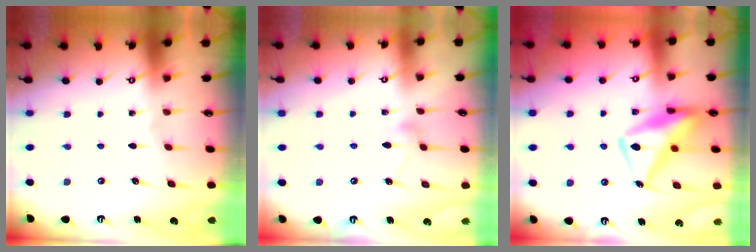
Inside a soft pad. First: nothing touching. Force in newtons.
{"total": 8.8, "press": 8.8, "slide": 0.5}
{"total": 16.4, "press": 16.3, "slide": 1.6}